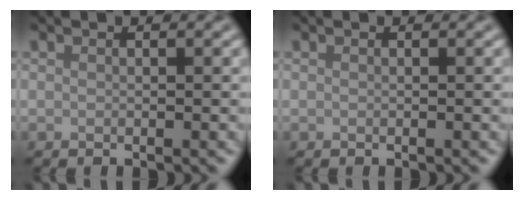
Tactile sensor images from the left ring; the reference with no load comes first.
{"total": 0.0}